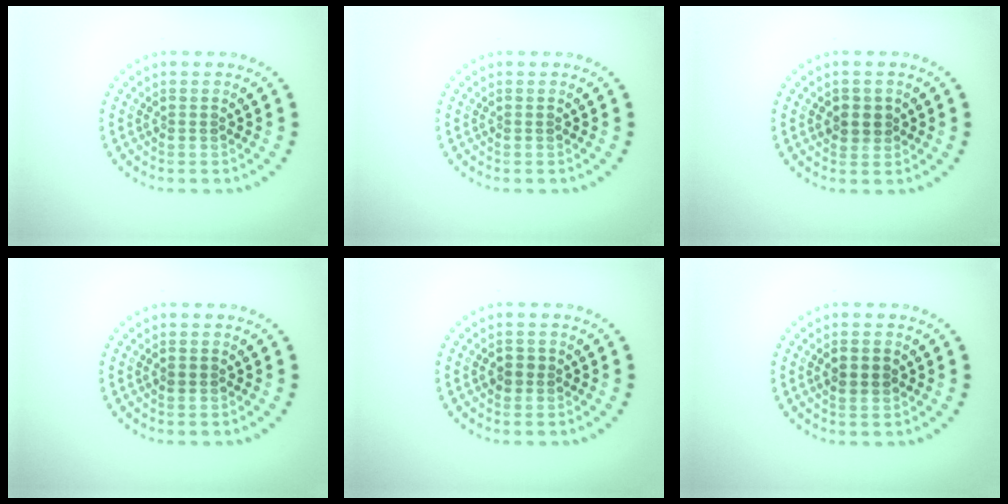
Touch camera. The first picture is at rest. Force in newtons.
{"total": 0.0}
{"total": 1.9, "press": 1.8, "slide": 0.6}
{"total": 0.9, "press": 0.9, "slide": 0.0}
{"total": 1.3, "press": 1.2, "slide": 0.5}
{"total": 1.9, "press": 1.9, "slide": 0.2}